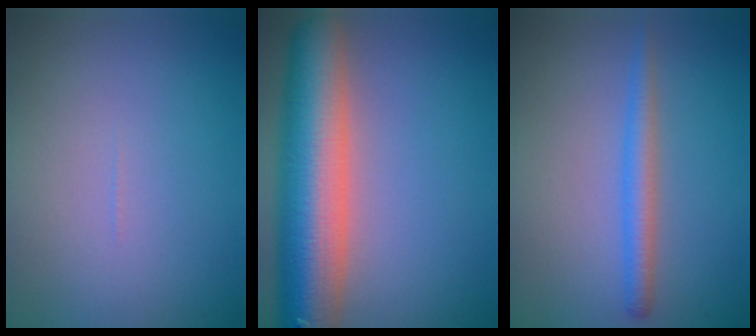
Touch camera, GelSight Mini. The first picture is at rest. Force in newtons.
{"total": 10.8, "press": 10.8, "slide": 0.6}
{"total": 2.2, "press": 2.2, "slide": 0.2}